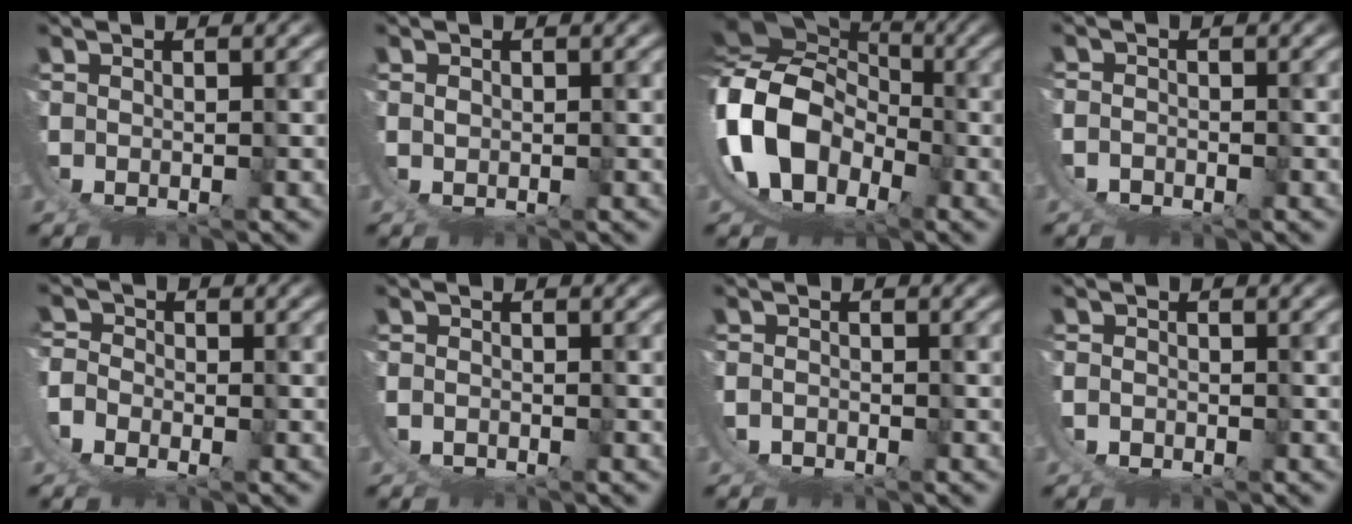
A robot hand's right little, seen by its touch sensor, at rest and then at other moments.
{"total": 0.8, "force": [0.7, 0.4, 0.0], "torque": [-0.002, 0.003, 0.009]}
{"total": 17.8, "force": [1.1, 14.3, 10.5], "torque": [-0.256, -0.051, 0.024]}
{"total": 2.7, "force": [-0.4, 2.6, 0.8], "torque": [-0.040, -0.015, -0.004]}
{"total": 5.2, "force": [0.7, 4.6, 2.2], "torque": [-0.068, -0.014, 0.006]}
{"total": 1.4, "force": [-0.1, 1.4, 0.5], "torque": [-0.025, -0.006, -0.001]}
{"total": 3.0, "force": [-0.5, 2.8, 0.9], "torque": [-0.045, -0.016, -0.007]}
{"total": 1.9, "force": [0.0, 1.9, 0.5], "torque": [-0.029, -0.009, 0.001]}